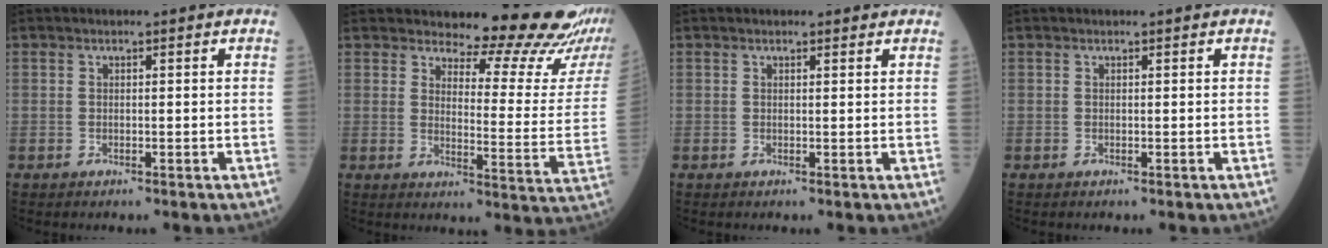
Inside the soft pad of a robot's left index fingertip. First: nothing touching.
{"total": 17.5, "force": [16.0, 1.3, 7.0], "torque": [-0.084, -0.109, 0.175]}
{"total": 1.1, "force": [0.9, 0.4, 0.5], "torque": [-0.011, 0.005, 0.010]}
{"total": 0.0}